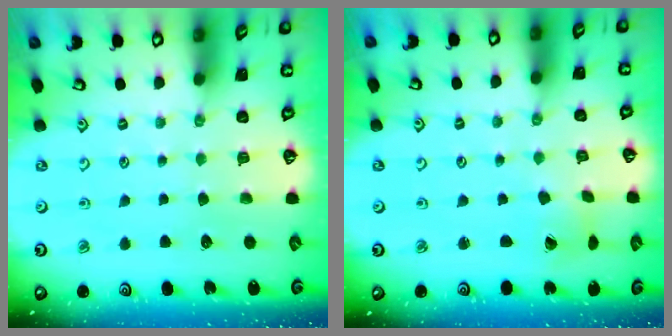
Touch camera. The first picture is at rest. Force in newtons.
{"total": 1.8, "press": 1.8, "slide": 0.2}